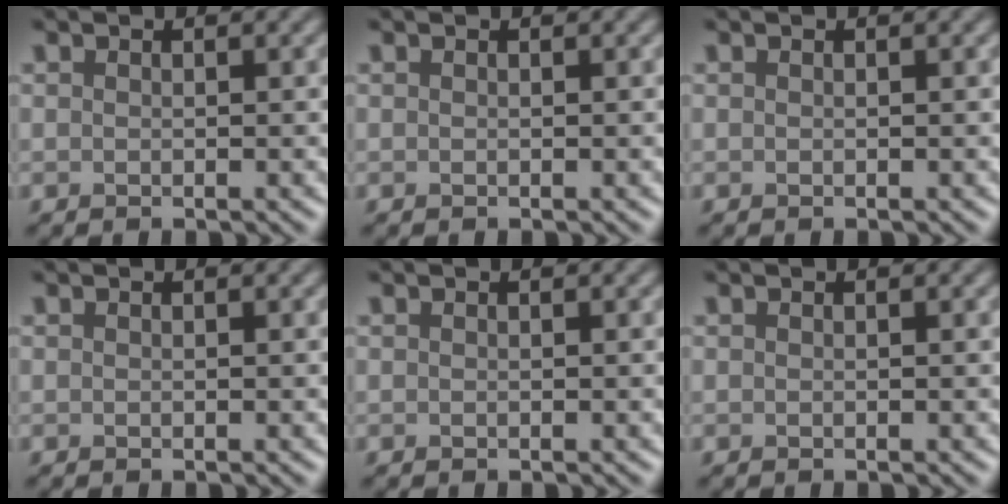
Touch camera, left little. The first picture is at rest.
{"total": 0.0}
{"total": 0.0}
{"total": 0.0}
{"total": 0.0}
{"total": 0.0}